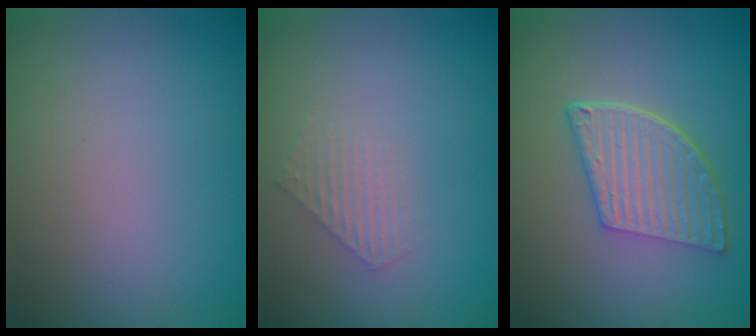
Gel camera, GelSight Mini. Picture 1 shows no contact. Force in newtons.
{"total": 1.5, "press": 1.5, "slide": 0.3}
{"total": 5.7, "press": 4.2, "slide": 3.8}